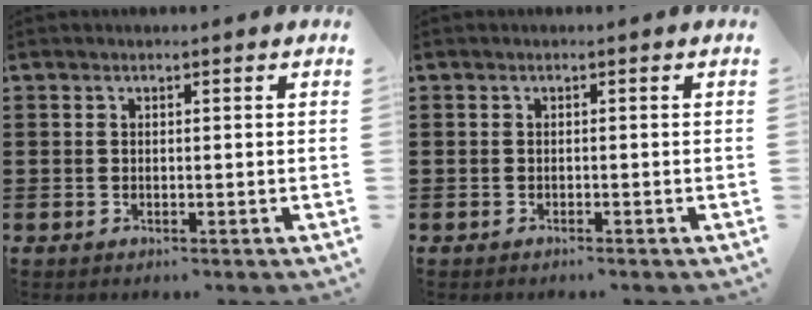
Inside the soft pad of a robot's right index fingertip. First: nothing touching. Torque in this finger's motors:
{"motor_torque": [-0.41, 0.65, -0.15, -0.01]}